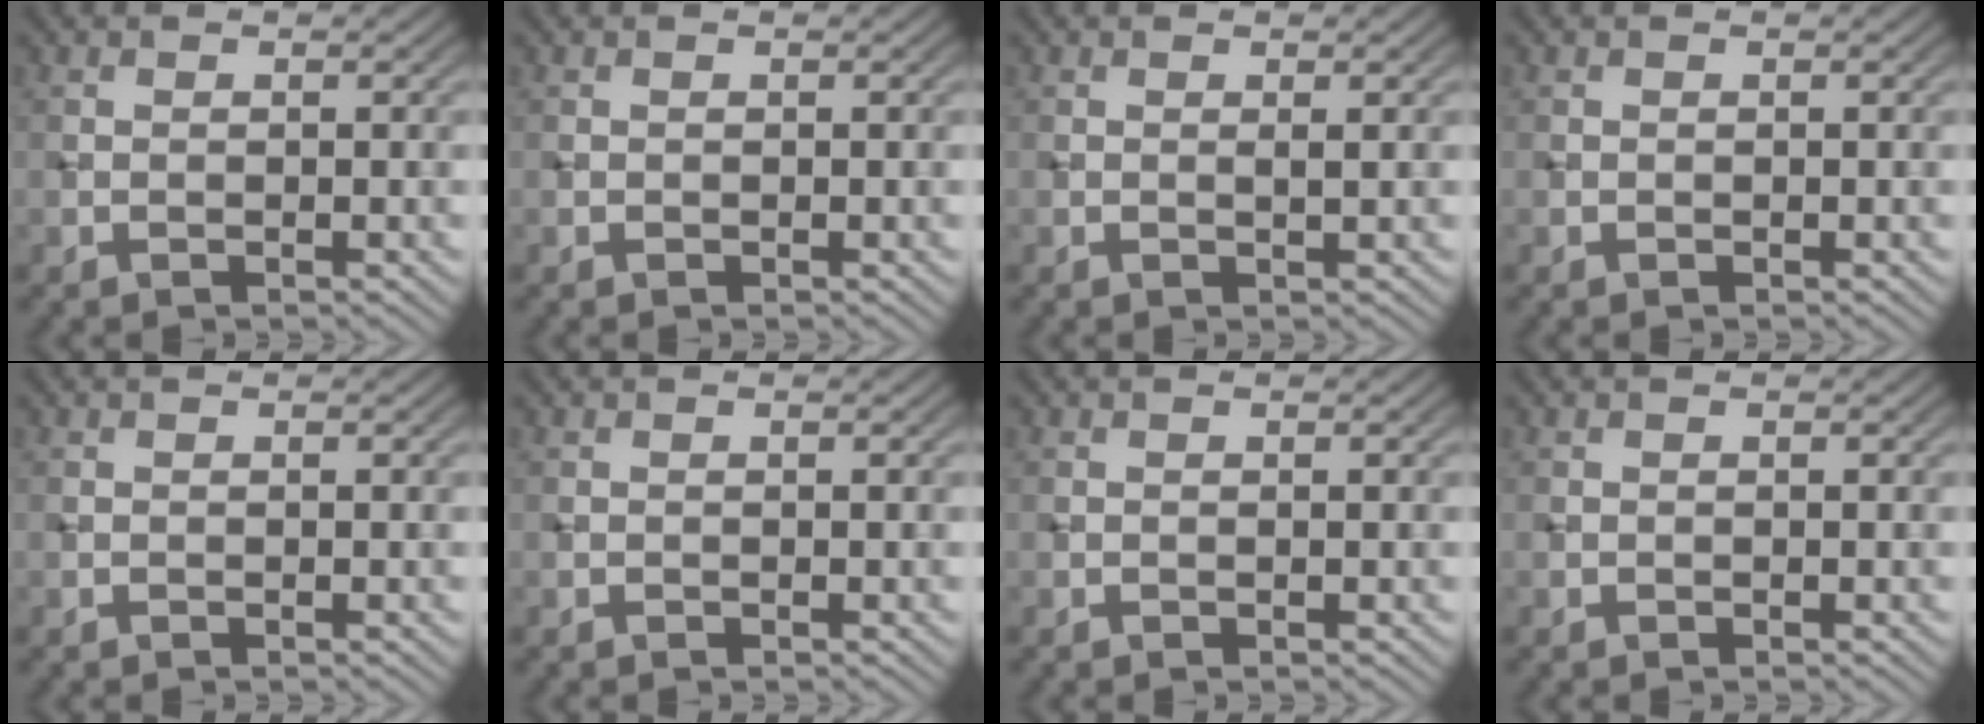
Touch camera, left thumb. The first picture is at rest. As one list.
[{"total": 0.0}, {"total": 0.6, "force": [0.2, 0.0, 0.5], "torque": [-0.010, -0.001, 0.002]}, {"total": 0.0}, {"total": 0.0}, {"total": 0.0}, {"total": 0.0}, {"total": 0.0}]